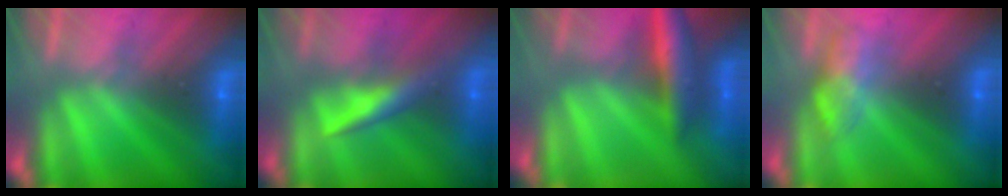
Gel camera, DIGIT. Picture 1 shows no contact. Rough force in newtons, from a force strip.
{"total": 2.4}
{"total": 7.5}
{"total": 2.8}